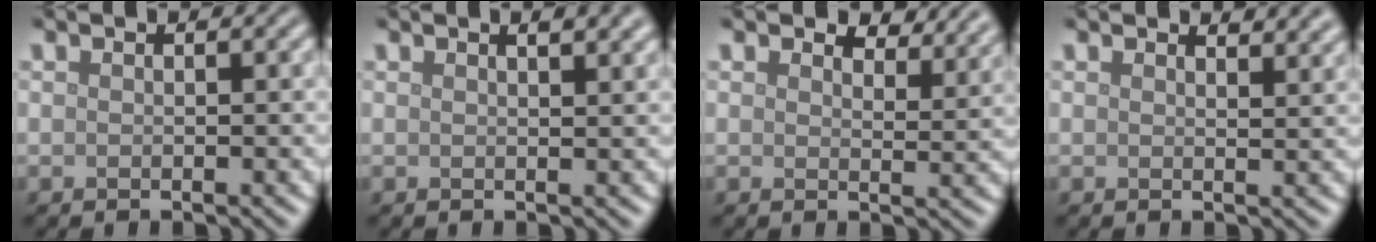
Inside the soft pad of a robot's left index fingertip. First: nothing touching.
{"total": 2.2, "force": [1.4, 0.8, 1.5], "torque": [-0.009, 0.005, 0.012]}
{"total": 3.6, "force": [3.2, 1.1, 1.2], "torque": [-0.026, -0.002, 0.039]}
{"total": 2.3, "force": [2.1, 0.4, 0.7], "torque": [-0.007, 0.000, 0.026]}